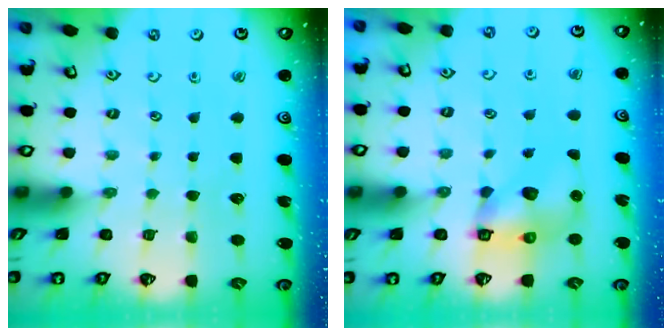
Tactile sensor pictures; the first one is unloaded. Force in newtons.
{"total": 7.6, "press": 7.5, "slide": 0.9}